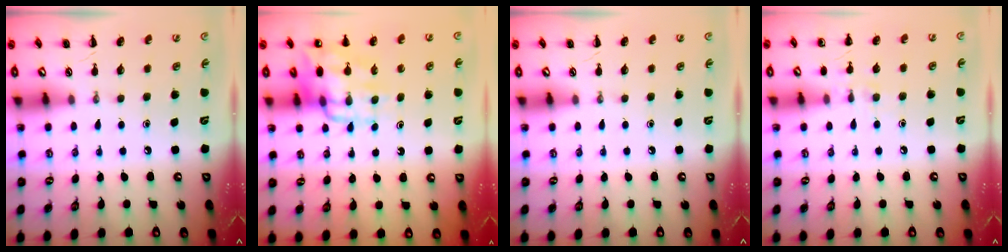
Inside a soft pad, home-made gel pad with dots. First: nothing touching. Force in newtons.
{"total": 13.1, "press": 12.8, "slide": 2.9}
{"total": 0.0}
{"total": 7.1, "press": 6.8, "slide": 2.1}